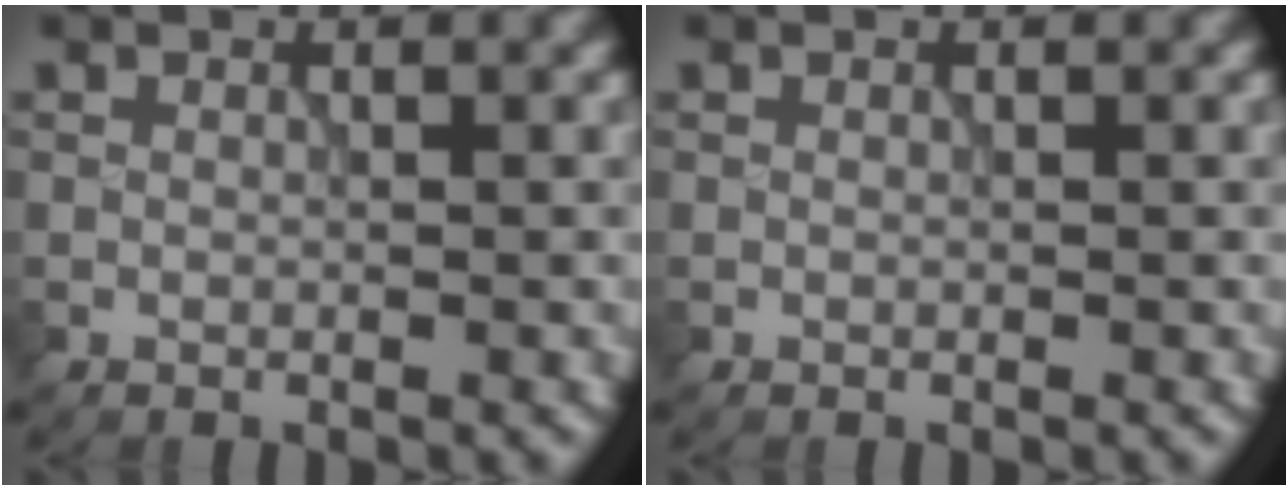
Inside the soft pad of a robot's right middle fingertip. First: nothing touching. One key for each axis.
{"total": 0.0}